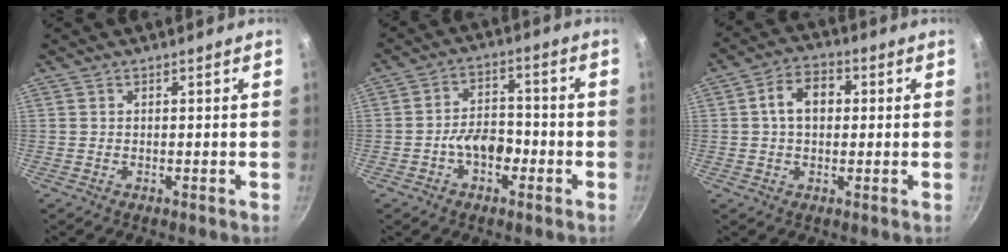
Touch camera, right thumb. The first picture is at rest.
{"total": 7.1, "force": [-2.5, 4.6, 4.9], "torque": [-0.055, 0.032, -0.046]}
{"total": 7.8, "force": [1.1, 5.4, 5.5], "torque": [-0.071, 0.019, 0.006]}